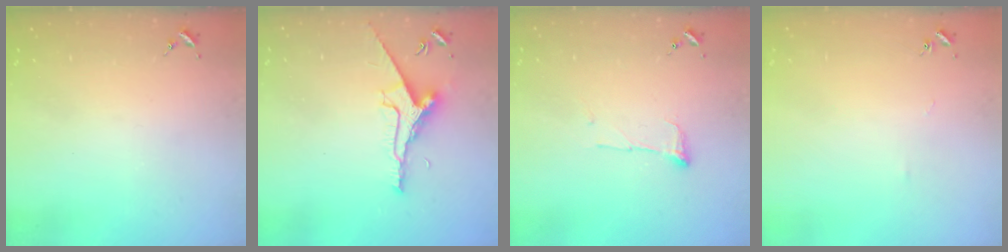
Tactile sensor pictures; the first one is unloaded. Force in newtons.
{"total": 9.5, "press": 9.5, "slide": 0.9}
{"total": 6.3, "press": 6.3, "slide": 0.3}
{"total": 2.5, "press": 2.5, "slide": 0.4}